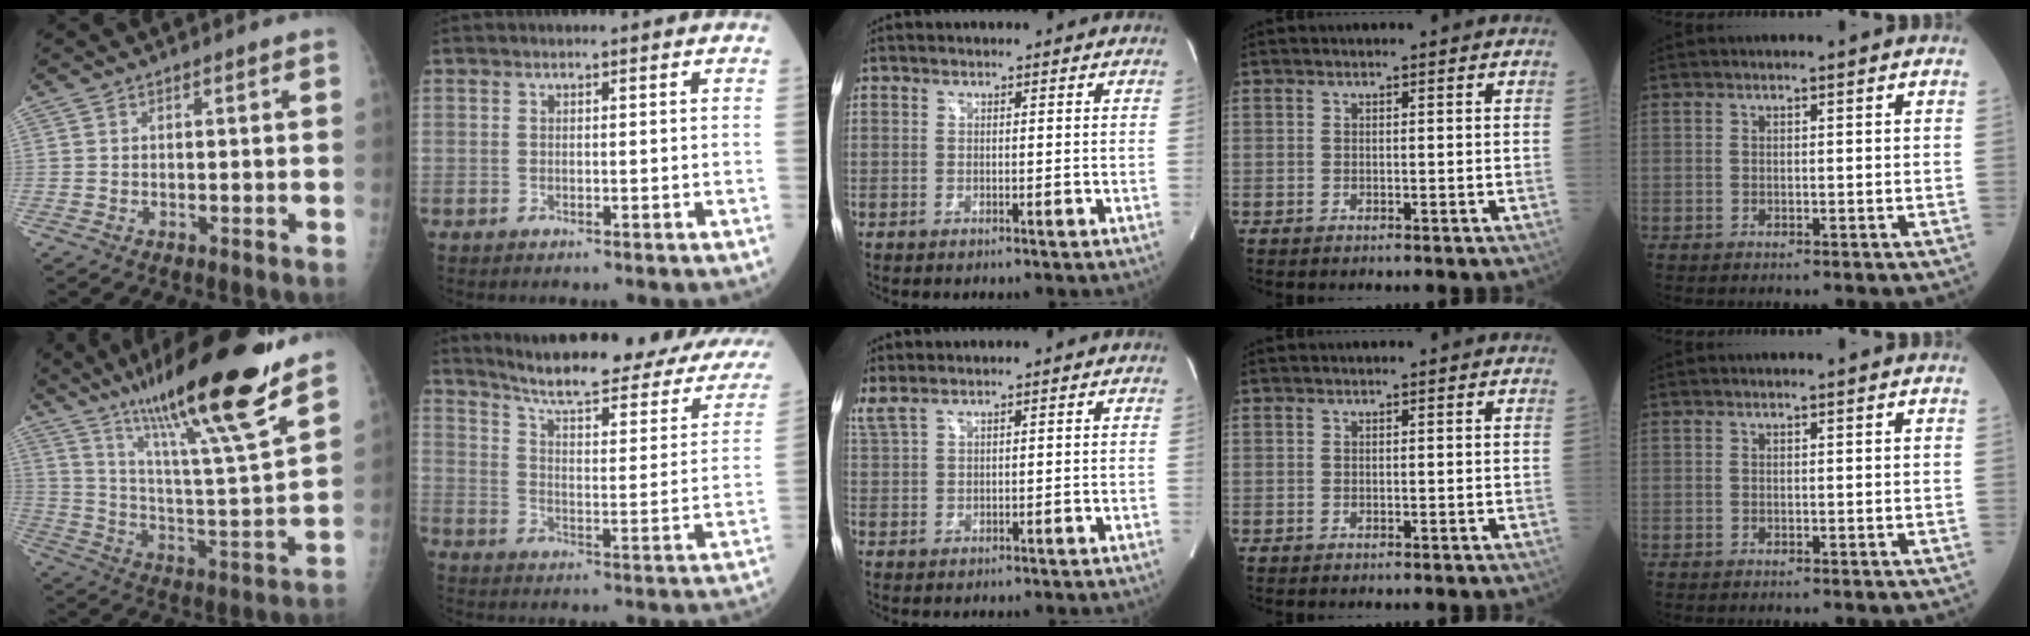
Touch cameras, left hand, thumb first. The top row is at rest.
{"thumb": {"total": 25.4, "force": [18.0, 2.0, 17.9], "torque": [-0.277, -0.063, 0.300]}, "index": {"total": 26.5, "force": [22.1, 4.1, 14.0], "torque": [-0.199, -0.047, 0.277]}, "middle": {"total": 2.6, "force": [2.3, 0.1, 1.2], "torque": [-0.042, 0.016, 0.059]}}